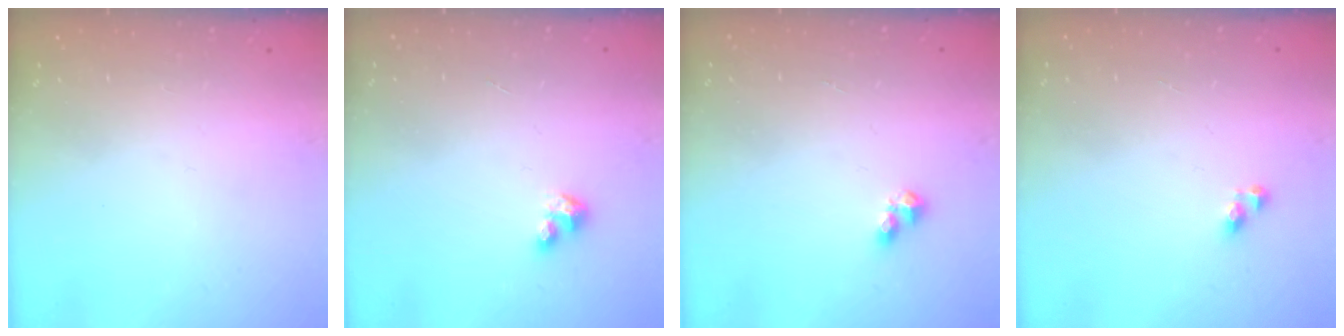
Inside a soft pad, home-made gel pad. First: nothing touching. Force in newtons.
{"total": 4.1, "press": 4.0, "slide": 0.3}
{"total": 2.7, "press": 2.6, "slide": 0.5}
{"total": 3.8, "press": 3.7, "slide": 0.4}